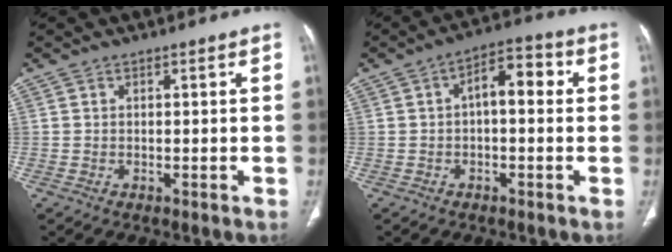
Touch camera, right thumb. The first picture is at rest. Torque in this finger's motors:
{"motor_torque": [-0.31, 0.76, 0.31, 0.26, 0.04]}